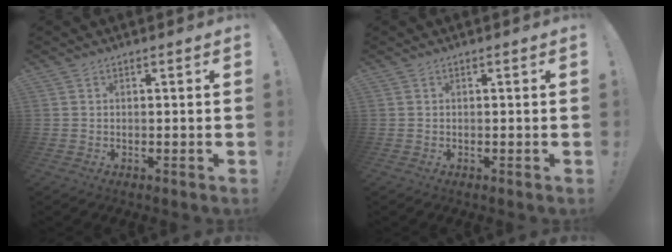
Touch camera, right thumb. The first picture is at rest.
{"total": 0.0}